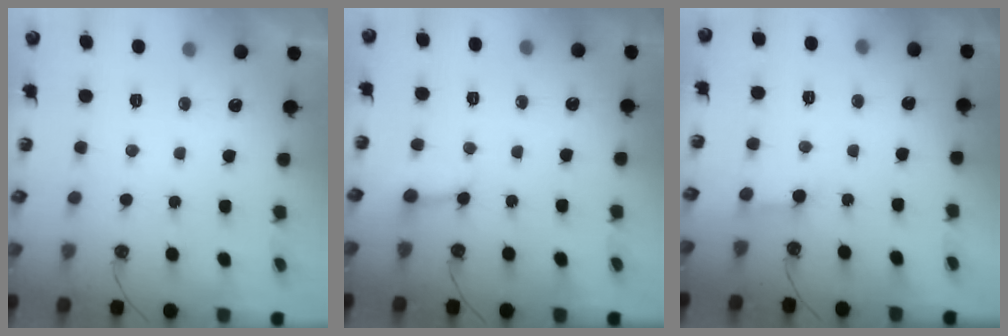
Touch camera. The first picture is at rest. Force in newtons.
{"total": 3.0, "press": 3.0, "slide": 0.2}
{"total": 2.2, "press": 2.2, "slide": 0.1}